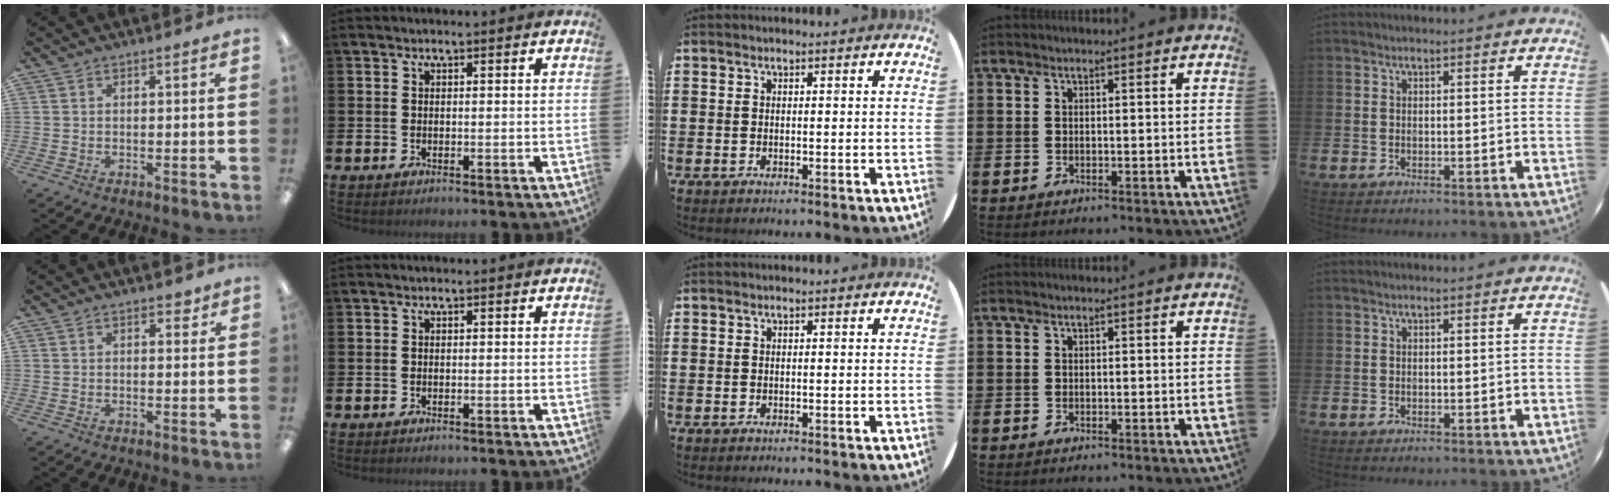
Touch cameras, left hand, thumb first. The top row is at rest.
{"thumb": {"total": 2.0, "force": [1.2, 1.2, 1.0], "torque": [-0.005, -0.003, 0.018]}}